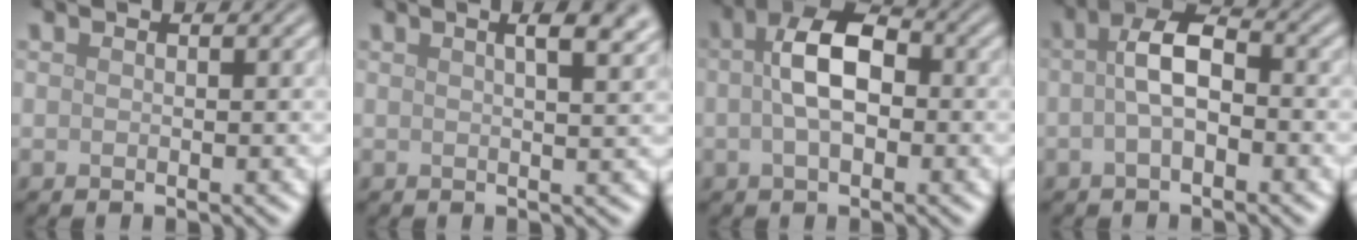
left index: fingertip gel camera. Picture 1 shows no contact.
{"total": 5.8, "force": [2.9, 2.4, 4.4], "torque": [-0.022, 0.037, 0.010]}
{"total": 5.7, "force": [0.3, 3.0, 4.8], "torque": [-0.085, 0.012, -0.004]}
{"total": 4.0, "force": [-0.3, 1.7, 3.5], "torque": [-0.067, 0.012, -0.014]}